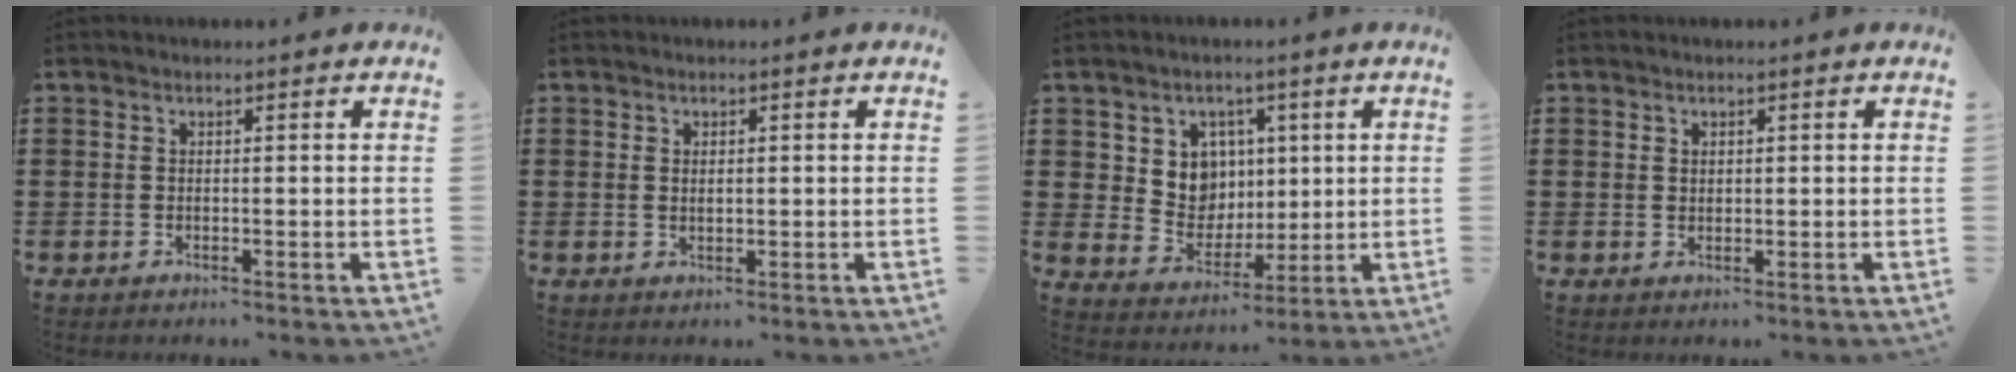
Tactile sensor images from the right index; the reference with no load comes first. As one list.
[{"total": 0.9, "force": [0.2, 0.4, 0.8], "torque": [-0.016, 0.003, 0.004]}, {"total": 7.3, "force": [2.3, 6.5, 2.2], "torque": [-0.063, 0.002, 0.043]}, {"total": 0.9, "force": [0.6, 0.6, 0.2], "torque": [-0.006, 0.002, 0.012]}]